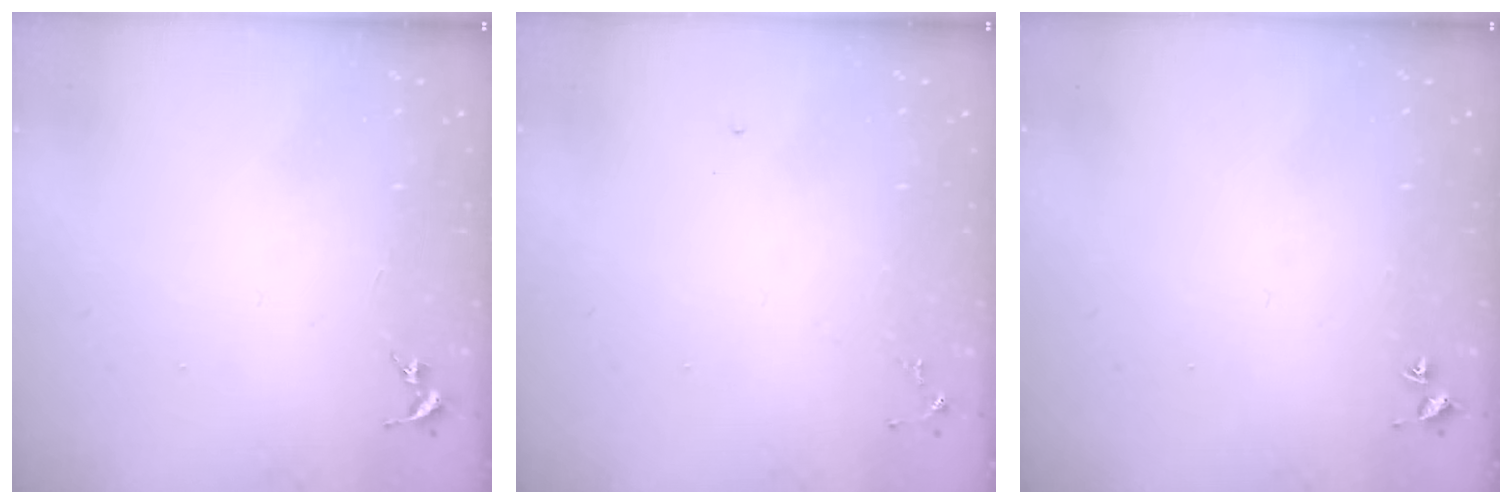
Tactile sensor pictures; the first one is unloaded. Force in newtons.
{"total": 5.1, "press": 5.0, "slide": 0.6}
{"total": 1.7, "press": 1.7, "slide": 0.2}